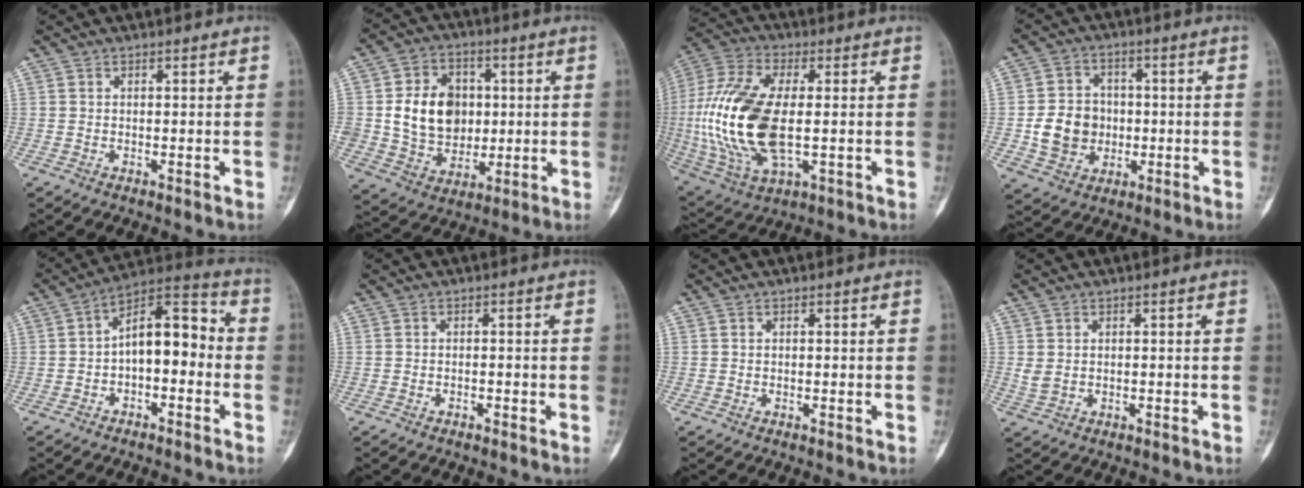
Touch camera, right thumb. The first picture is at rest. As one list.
[{"total": 14.4, "force": [1.3, 11.5, 8.6], "torque": [-0.105, 0.002, 0.032]}, {"total": 21.4, "force": [-1.0, 10.2, 18.8], "torque": [-0.416, -0.005, -0.011]}, {"total": 9.9, "force": [-1.0, 8.6, 4.7], "torque": [-0.054, 0.012, -0.014]}, {"total": 11.7, "force": [-1.4, 6.2, 9.8], "torque": [-0.128, 0.049, -0.036]}, {"total": 0.7, "force": [-0.4, 0.3, 0.4], "torque": [-0.010, 0.006, -0.008]}, {"total": 0.0}, {"total": 1.9, "force": [0.2, 1.4, 1.4], "torque": [-0.030, 0.001, 0.010]}]